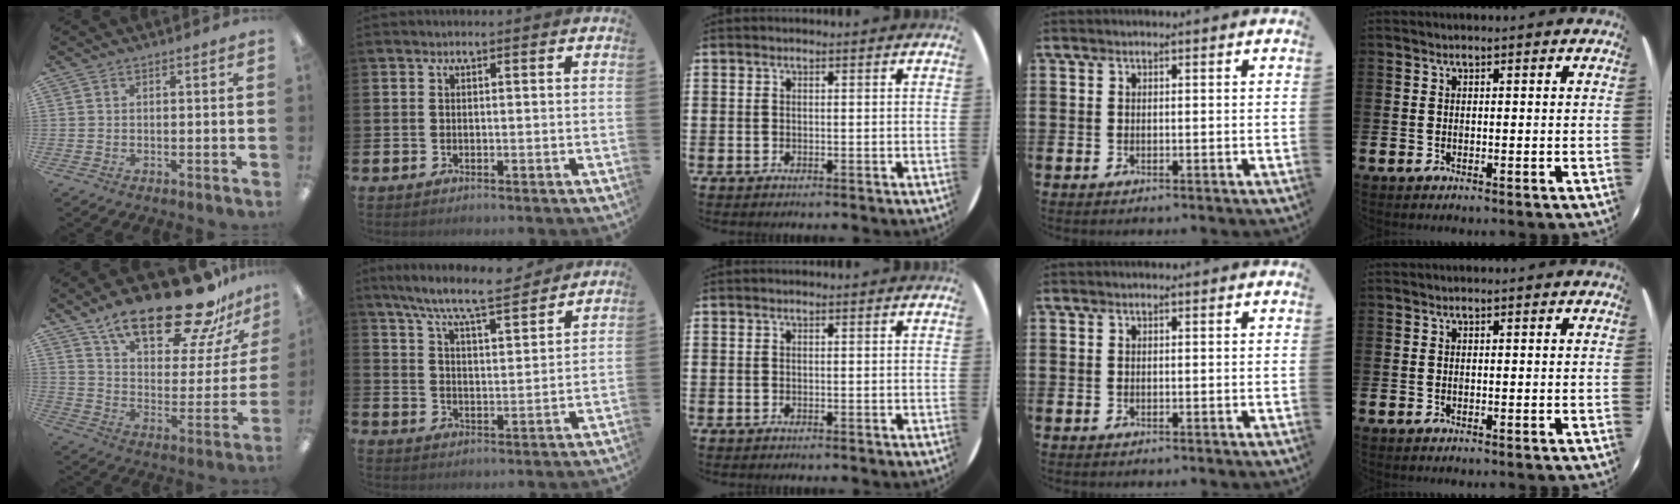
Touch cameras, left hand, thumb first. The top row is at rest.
{"thumb": {"total": 24.9, "force": [18.4, 8.3, 14.7], "torque": [-0.229, -0.120, 0.307]}, "index": {"total": 8.5, "force": [7.8, 0.6, 3.3], "torque": [-0.092, -0.044, 0.139]}}